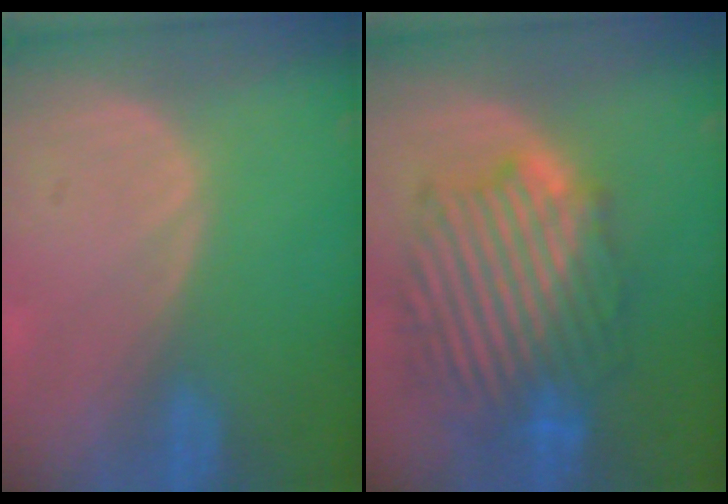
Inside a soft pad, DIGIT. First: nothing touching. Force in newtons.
{"total": 11.3, "press": 11.2, "slide": 0.6}